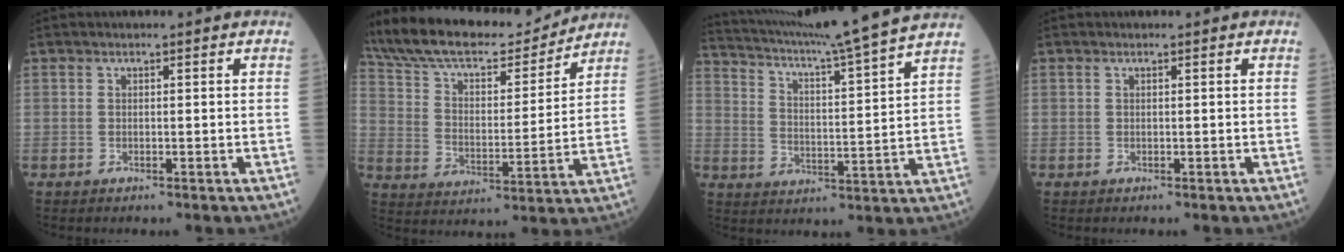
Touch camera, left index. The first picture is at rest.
{"total": 20.0, "force": [17.9, 4.4, 7.8], "torque": [-0.141, 0.010, 0.292]}
{"total": 19.2, "force": [17.1, -2.2, 8.4], "torque": [-0.155, -0.026, 0.244]}
{"total": 0.0}